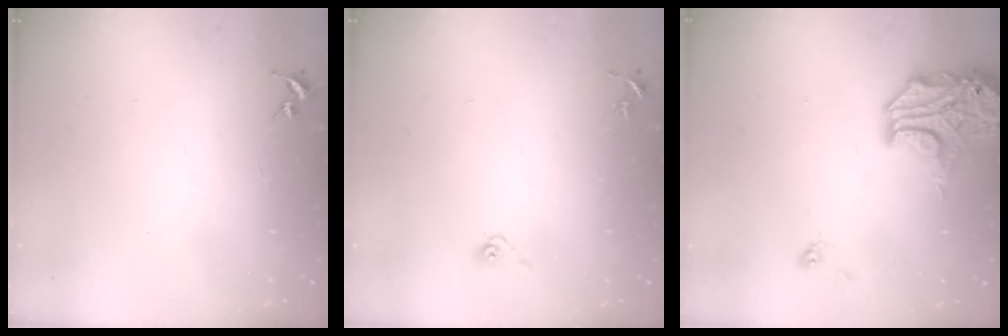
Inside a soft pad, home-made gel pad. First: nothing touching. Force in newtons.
{"total": 3.7, "press": 3.2, "slide": 1.9}
{"total": 15.2, "press": 15.1, "slide": 2.2}